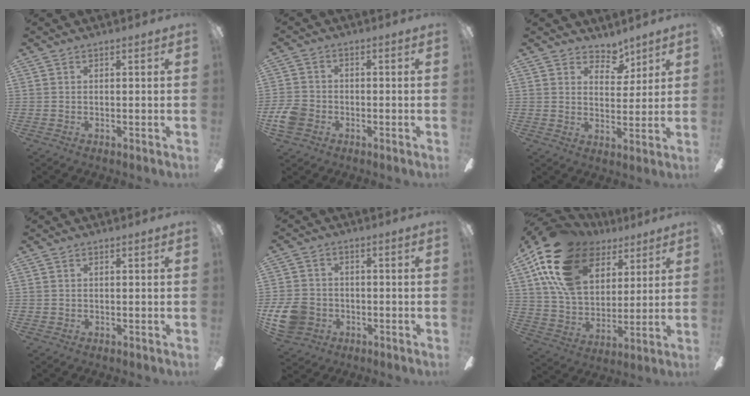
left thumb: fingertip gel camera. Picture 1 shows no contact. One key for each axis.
{"total": 6.2, "fx": -2.4, "fy": 4.8, "fz": 3.1, "tx": -0.072, "ty": 0.015, "tz": -0.046}
{"total": 5.0, "fx": 4.1, "fy": 2.8, "fz": 0.9, "tx": 0.000, "ty": -0.025, "tz": 0.071}
{"total": 0.5, "fx": 0.1, "fy": 0.5, "fz": 0.1, "tx": -0.001, "ty": 0.005, "tz": 0.000}
{"total": 9.4, "fx": -2.9, "fy": 7.8, "fz": 4.4, "tx": -0.107, "ty": 0.023, "tz": -0.054}
{"total": 21.9, "fx": 11.0, "fy": 13.9, "fz": 12.9, "tx": -0.265, "ty": -0.035, "tz": 0.201}